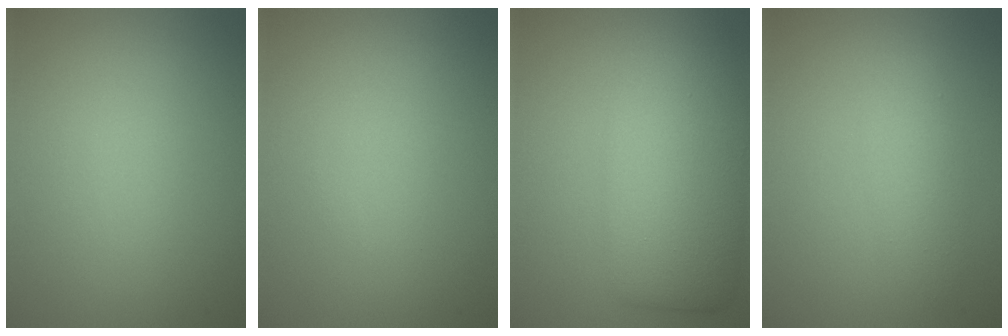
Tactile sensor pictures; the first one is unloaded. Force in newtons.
{"total": 0.0}
{"total": 7.9, "press": 7.9, "slide": 0.1}
{"total": 2.3, "press": 2.3, "slide": 0.1}